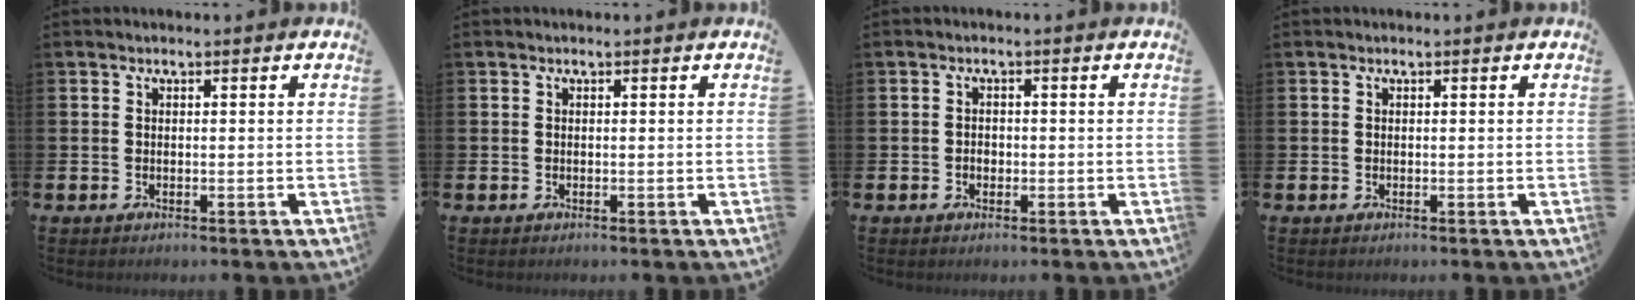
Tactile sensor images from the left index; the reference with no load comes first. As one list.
[{"total": 0.0}, {"total": 1.1, "force": [-0.4, 1.0, 0.5], "torque": [-0.008, 0.003, -0.010]}, {"total": 0.0}]